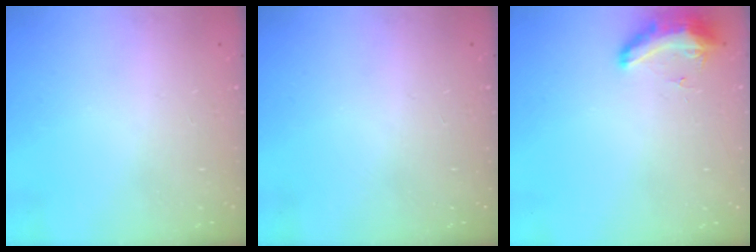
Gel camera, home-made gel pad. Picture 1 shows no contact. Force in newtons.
{"total": 0.0}
{"total": 11.0, "press": 9.7, "slide": 5.3}